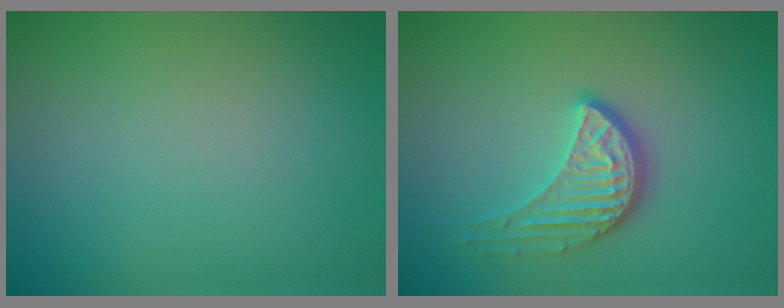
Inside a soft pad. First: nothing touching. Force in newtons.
{"total": 3.7, "press": 3.0, "slide": 2.2}